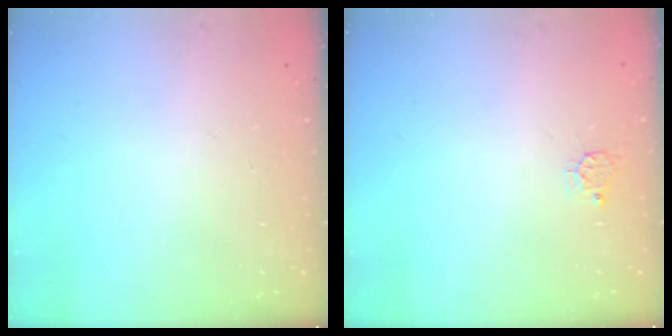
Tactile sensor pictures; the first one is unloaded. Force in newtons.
{"total": 3.7, "press": 3.7, "slide": 0.4}